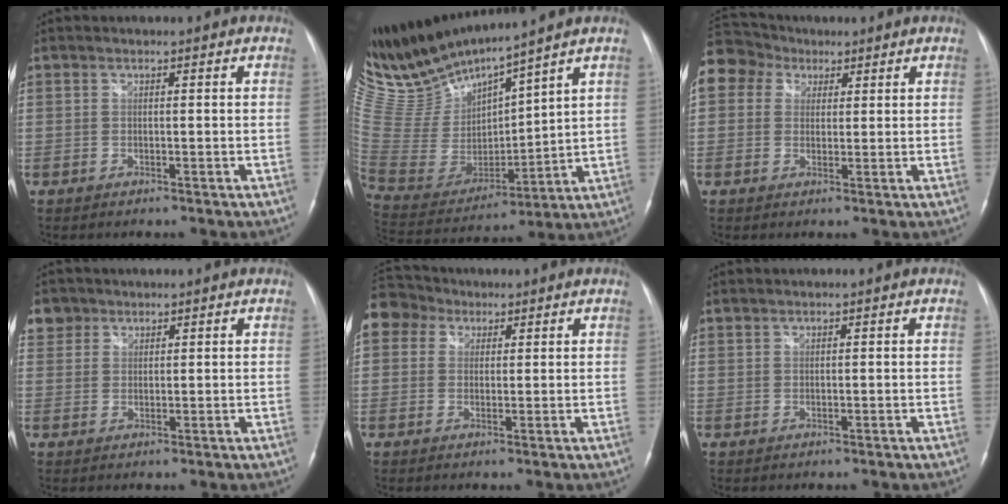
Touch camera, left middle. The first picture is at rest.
{"total": 14.8, "force": [14.0, -0.3, 4.7], "torque": [-0.120, -0.010, 0.298]}
{"total": 16.7, "force": [7.6, 13.5, 6.4], "torque": [-0.211, 0.091, 0.149]}
{"total": 3.4, "force": [2.3, 2.5, -0.1], "torque": [0.007, 0.009, 0.042]}
{"total": 9.3, "force": [4.7, 7.3, 3.3], "torque": [-0.087, 0.050, 0.090]}
{"total": 0.6, "force": [0.6, 0.0, 0.0], "torque": [-0.005, 0.005, 0.016]}